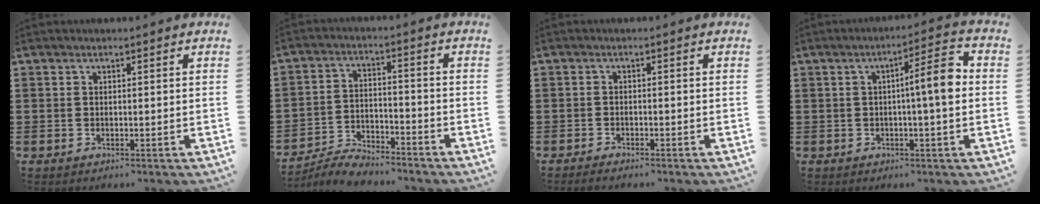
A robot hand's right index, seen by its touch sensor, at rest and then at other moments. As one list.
[{"total": 5.5, "force": [-5.4, 0.7, 0.8], "torque": [-0.021, 0.009, -0.108]}, {"total": 1.1, "force": [-1.1, 0.1, 0.1], "torque": [-0.005, 0.000, -0.022]}, {"total": 6.6, "force": [0.2, 0.6, 6.6], "torque": [-0.105, -0.005, -0.006]}]